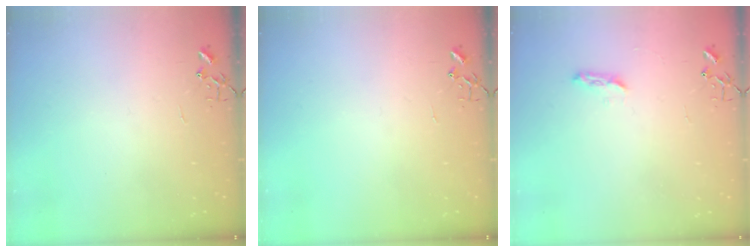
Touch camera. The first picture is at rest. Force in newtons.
{"total": 0.0}
{"total": 5.3, "press": 5.2, "slide": 0.6}